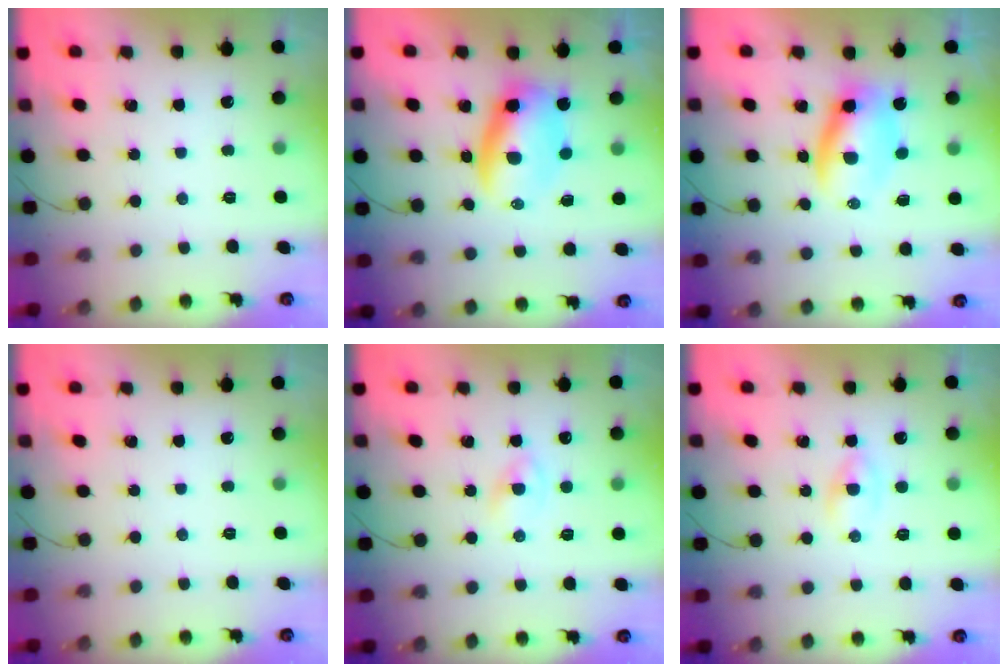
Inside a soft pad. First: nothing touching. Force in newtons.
{"total": 7.1, "press": 6.8, "slide": 2.1}
{"total": 7.3, "press": 7.1, "slide": 1.6}
{"total": 0.0}
{"total": 1.6, "press": 1.4, "slide": 0.9}
{"total": 1.9, "press": 1.6, "slide": 1.0}